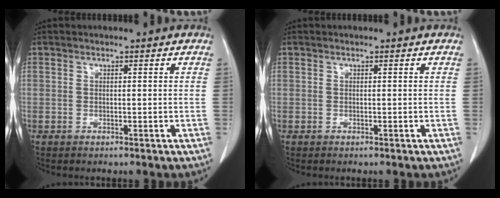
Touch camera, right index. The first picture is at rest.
{"total": 0.0}